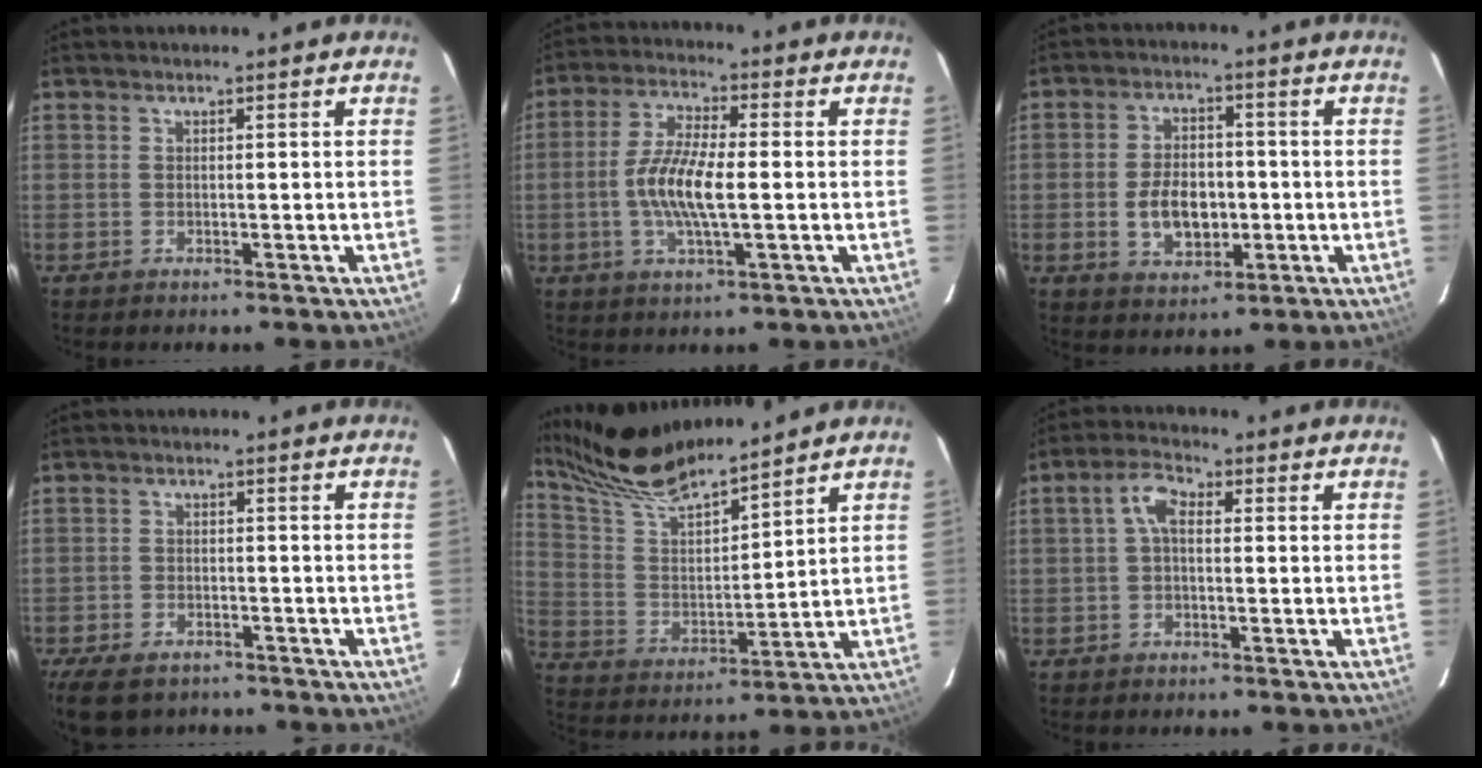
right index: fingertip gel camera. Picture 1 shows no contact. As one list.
[{"total": 9.7, "force": [-1.1, 2.4, 9.3], "torque": [-0.187, 0.001, -0.025]}, {"total": 8.6, "force": [-1.5, 5.6, 6.4], "torque": [-0.123, 0.010, -0.015]}, {"total": 9.5, "force": [-7.0, 4.9, 4.1], "torque": [-0.110, -0.014, -0.118]}, {"total": 15.3, "force": [13.7, 2.0, 6.6], "torque": [-0.120, 0.002, 0.257]}, {"total": 4.0, "force": [0.3, 2.2, 3.4], "torque": [-0.067, 0.016, 0.006]}]